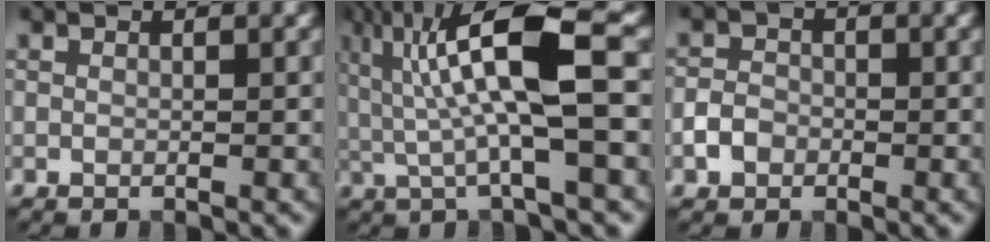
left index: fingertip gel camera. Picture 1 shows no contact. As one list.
[{"total": 9.5, "force": [1.4, 2.0, 9.2], "torque": [-0.166, 0.008, 0.026]}, {"total": 2.0, "force": [-0.9, 1.7, 0.8], "torque": [-0.009, 0.002, -0.021]}]